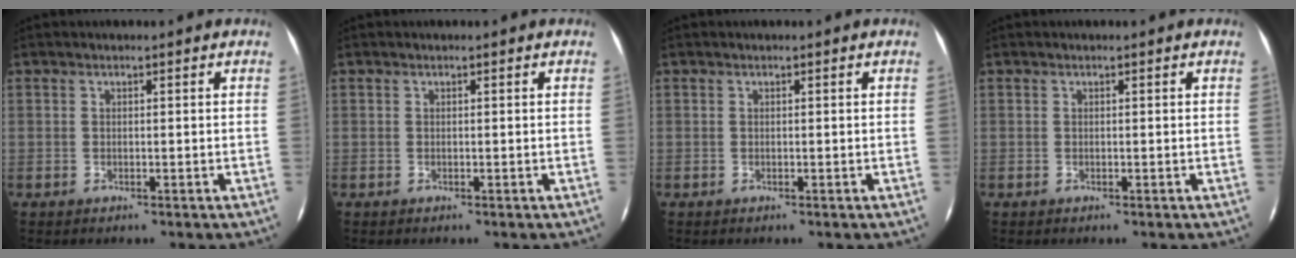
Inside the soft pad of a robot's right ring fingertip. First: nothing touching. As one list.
[{"total": 0.0}, {"total": 0.0}, {"total": 0.0}]